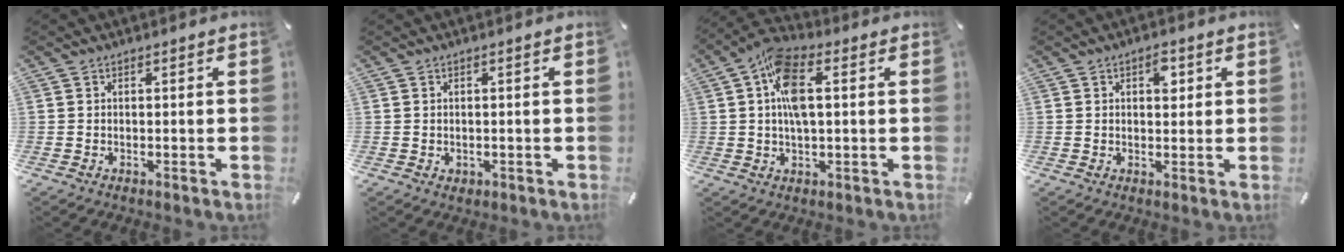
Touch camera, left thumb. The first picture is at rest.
{"total": 0.9, "force": [-0.1, 0.9, 0.2], "torque": [-0.004, 0.005, -0.005]}
{"total": 10.1, "force": [1.6, 4.6, 8.9], "torque": [-0.186, 0.005, 0.028]}
{"total": 3.6, "force": [1.3, 2.1, 2.7], "torque": [-0.025, -0.005, 0.014]}